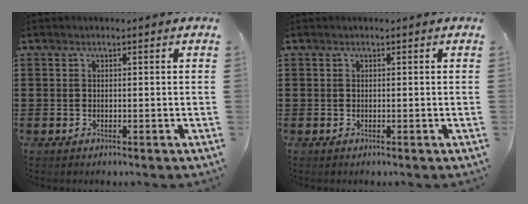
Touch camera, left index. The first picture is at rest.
{"total": 0.0}